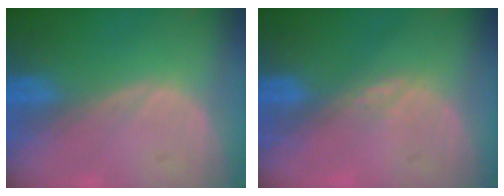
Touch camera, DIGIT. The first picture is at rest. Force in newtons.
{"total": 2.0, "press": 1.5, "slide": 1.3}